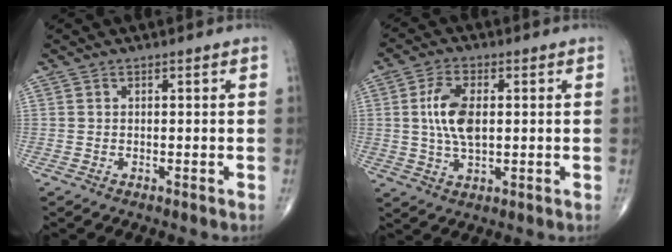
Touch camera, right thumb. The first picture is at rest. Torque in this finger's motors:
{"motor_torque": [1.48, 2.09, 1.04, 0.01, 0.15]}